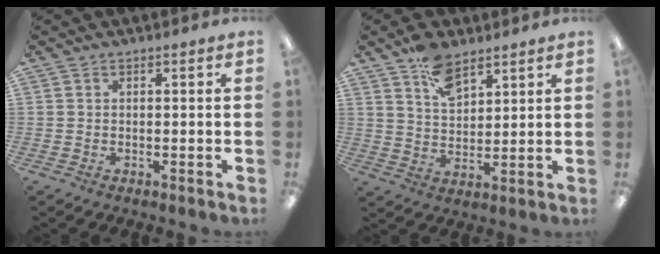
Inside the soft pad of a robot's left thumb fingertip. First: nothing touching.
{"total": 8.8, "force": [5.9, 4.7, 4.5], "torque": [-0.073, -0.027, 0.106]}